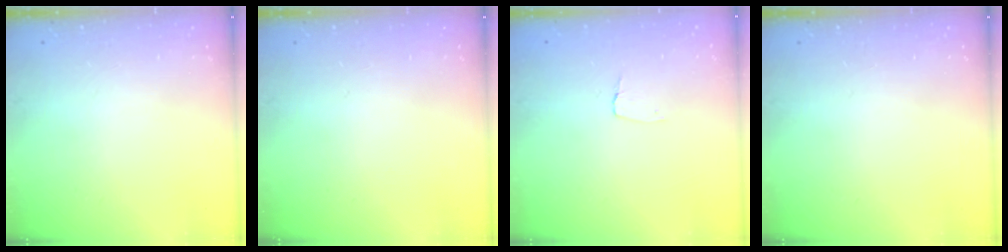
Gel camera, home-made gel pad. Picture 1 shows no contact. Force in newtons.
{"total": 0.0}
{"total": 2.6, "press": 2.6, "slide": 0.2}
{"total": 0.0}